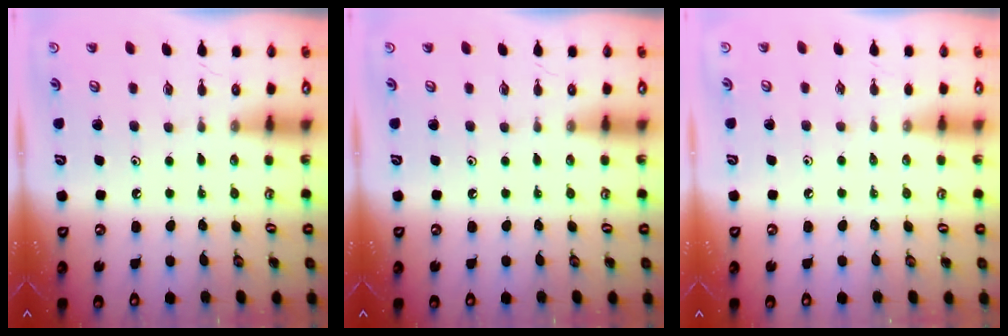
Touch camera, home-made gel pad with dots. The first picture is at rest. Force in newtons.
{"total": 0.0}
{"total": 2.0, "press": 2.0, "slide": 0.4}